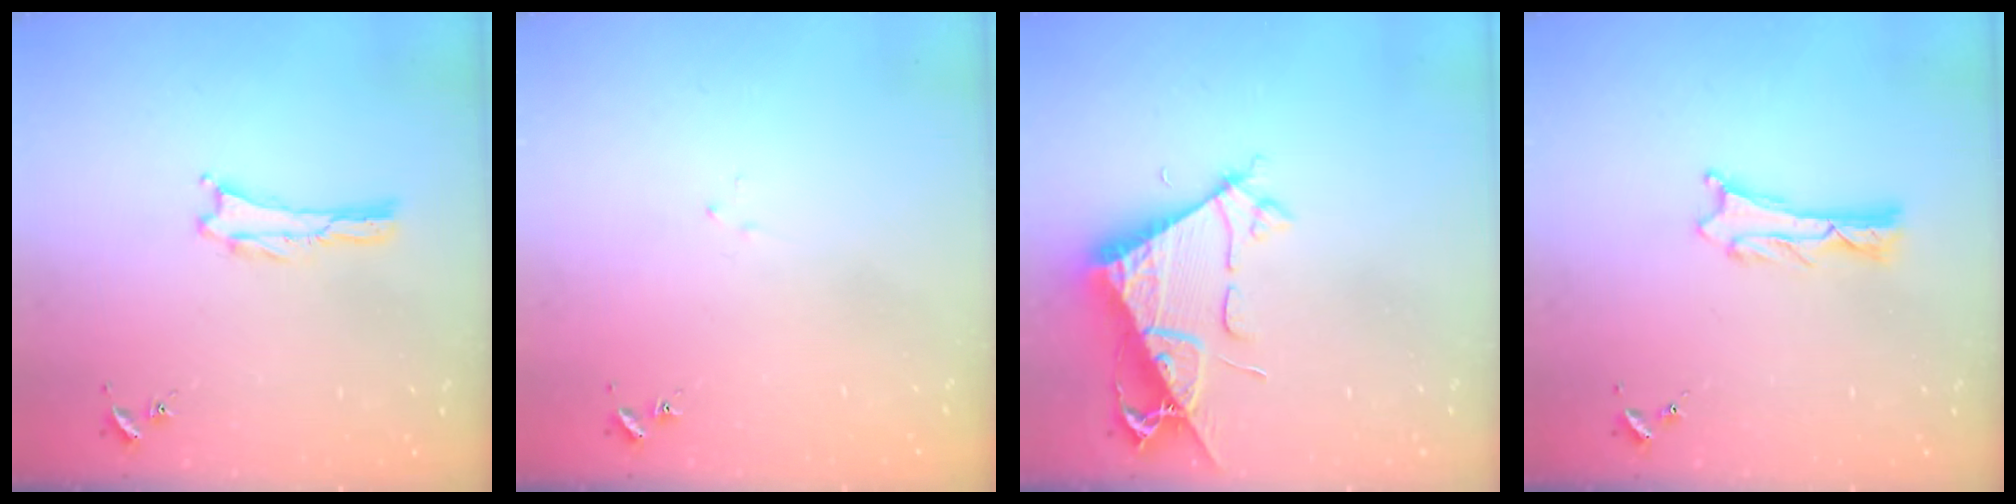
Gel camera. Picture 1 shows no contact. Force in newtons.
{"total": 1.8, "press": 1.8, "slide": 0.1}
{"total": 7.7, "press": 7.7, "slide": 0.8}
{"total": 1.3, "press": 1.2, "slide": 0.1}